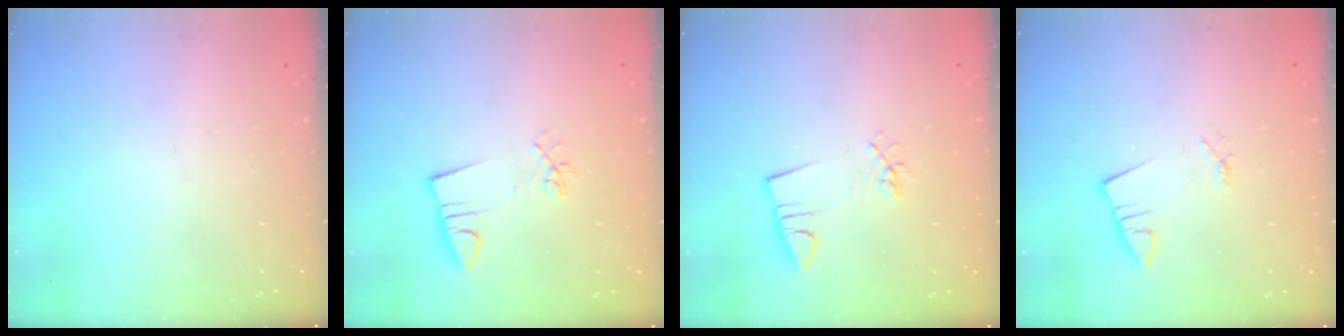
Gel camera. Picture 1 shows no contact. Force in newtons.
{"total": 3.0, "press": 1.6, "slide": 2.5}
{"total": 3.0, "press": 2.4, "slide": 1.9}
{"total": 1.3, "press": 1.3, "slide": 0.0}